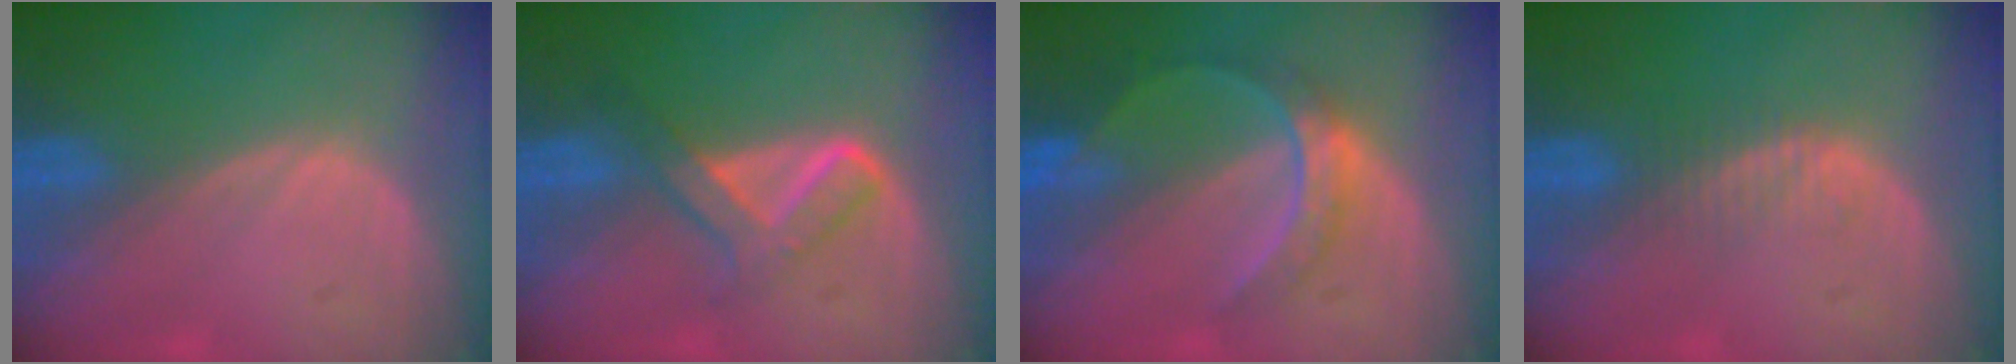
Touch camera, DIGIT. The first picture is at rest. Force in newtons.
{"total": 5.3, "press": 5.2, "slide": 1.1}
{"total": 6.2, "press": 5.5, "slide": 2.9}
{"total": 2.3, "press": 2.3, "slide": 0.3}